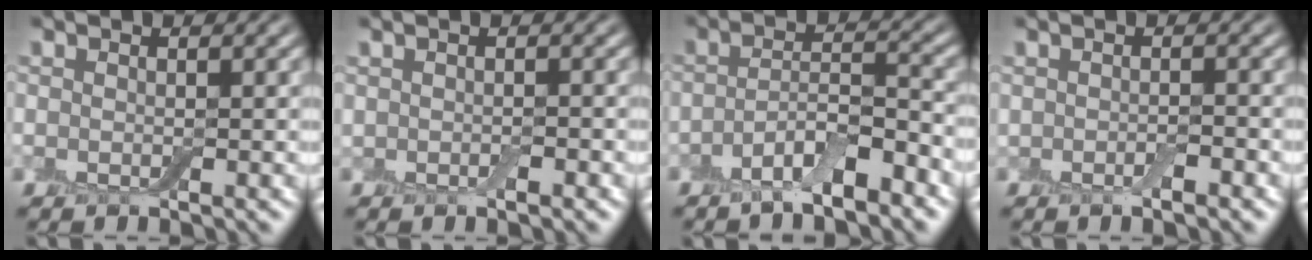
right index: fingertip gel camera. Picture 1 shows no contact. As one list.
[{"total": 0.9, "force": [-0.2, 0.4, 0.8], "torque": [-0.011, -0.002, -0.003]}, {"total": 4.5, "force": [-2.8, 1.2, 3.3], "torque": [-0.059, 0.003, -0.055]}, {"total": 1.2, "force": [-0.5, 0.4, 1.0], "torque": [-0.017, -0.004, -0.009]}]